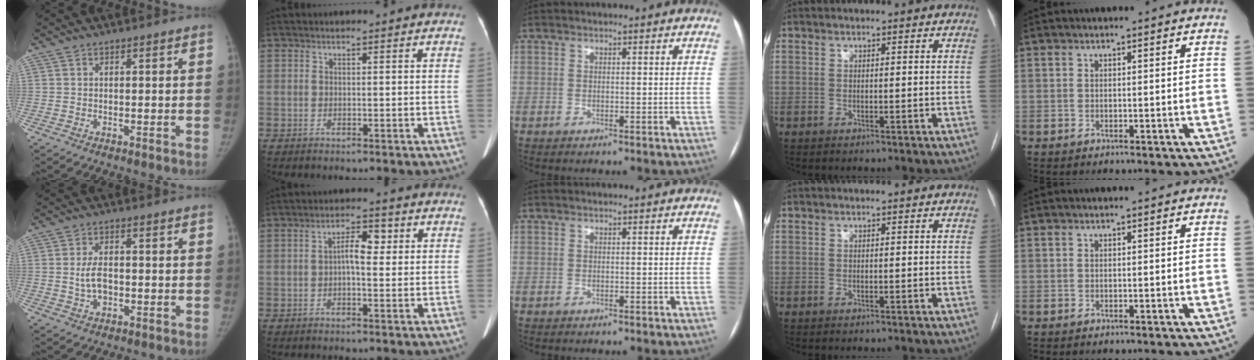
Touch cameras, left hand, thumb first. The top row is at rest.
{"thumb": {"total": 4.2, "force": [-0.6, 2.6, 3.3], "torque": [-0.056, 0.006, -0.008]}, "index": {"total": 4.1, "force": [0.1, 1.4, 3.8], "torque": [-0.063, 0.011, 0.005]}}